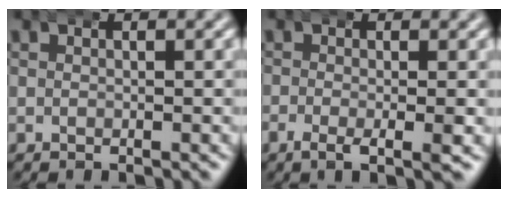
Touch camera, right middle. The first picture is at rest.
{"total": 3.1, "force": [-1.5, 1.0, 2.4], "torque": [-0.053, -0.007, -0.028]}